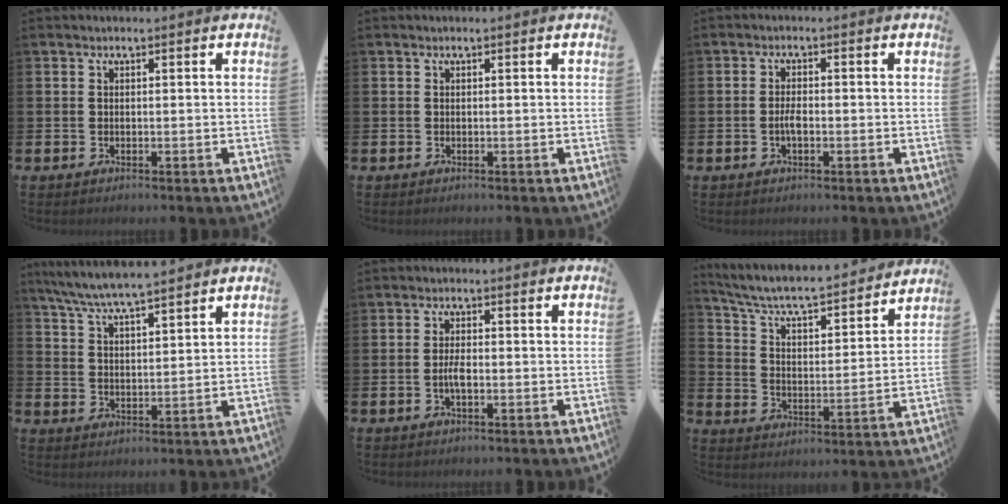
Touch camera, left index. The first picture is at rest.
{"total": 0.0}
{"total": 2.2, "force": [-0.6, 0.8, 1.9], "torque": [-0.035, 0.002, -0.013]}
{"total": 6.6, "force": [6.3, 0.3, 1.9], "torque": [-0.057, -0.027, 0.114]}
{"total": 2.4, "force": [-0.6, 0.9, 2.2], "torque": [-0.040, 0.001, -0.012]}
{"total": 6.9, "force": [6.4, 1.1, 2.4], "torque": [-0.082, -0.051, 0.104]}